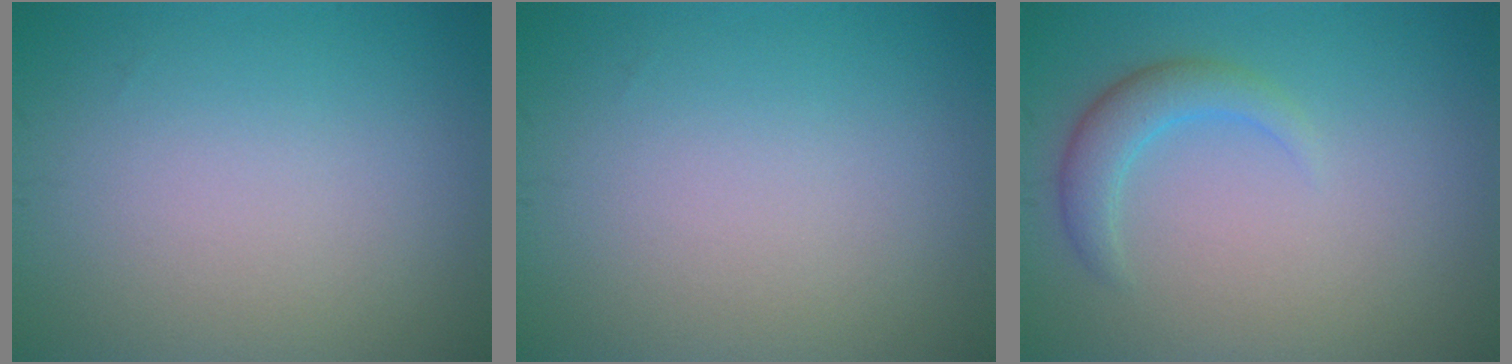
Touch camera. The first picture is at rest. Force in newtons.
{"total": 0.0}
{"total": 2.5, "press": 2.5, "slide": 0.1}